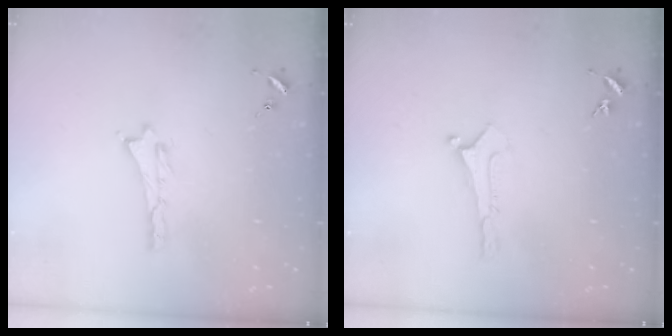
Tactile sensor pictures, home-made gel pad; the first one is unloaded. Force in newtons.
{"total": 0.0}